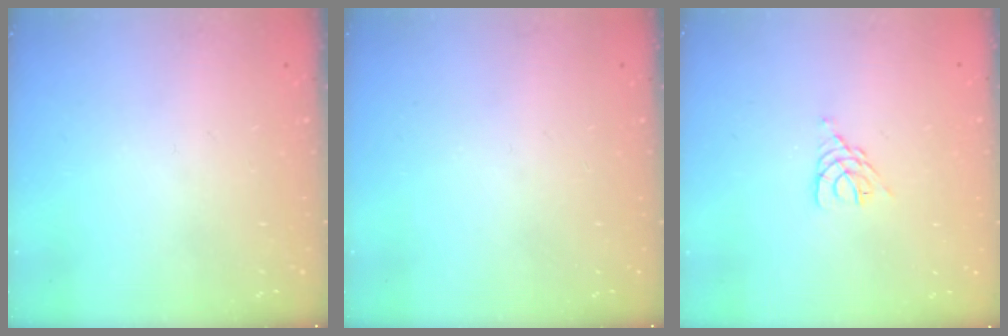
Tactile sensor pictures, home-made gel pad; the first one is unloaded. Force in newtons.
{"total": 0.0}
{"total": 3.1, "press": 3.0, "slide": 0.5}